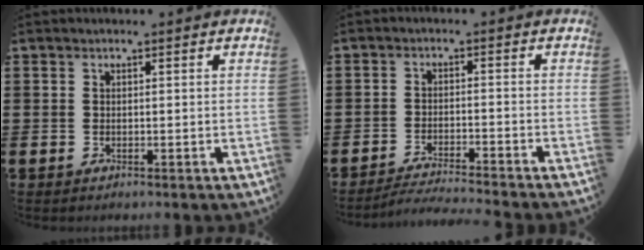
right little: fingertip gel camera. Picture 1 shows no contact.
{"total": 2.6, "force": [-2.6, -0.4, 0.5], "torque": [-0.009, 0.001, -0.053]}